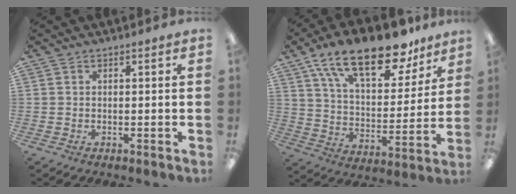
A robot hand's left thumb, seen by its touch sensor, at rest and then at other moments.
{"total": 21.3, "force": [14.8, 8.5, 12.8], "torque": [-0.208, -0.084, 0.253]}